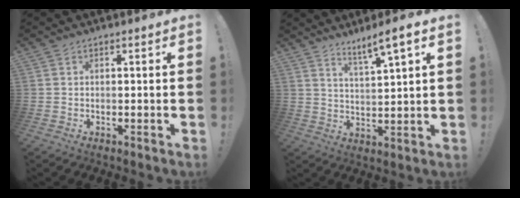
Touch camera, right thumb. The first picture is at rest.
{"total": 6.8, "force": [5.1, 0.1, 4.4], "torque": [-0.067, -0.034, 0.083]}